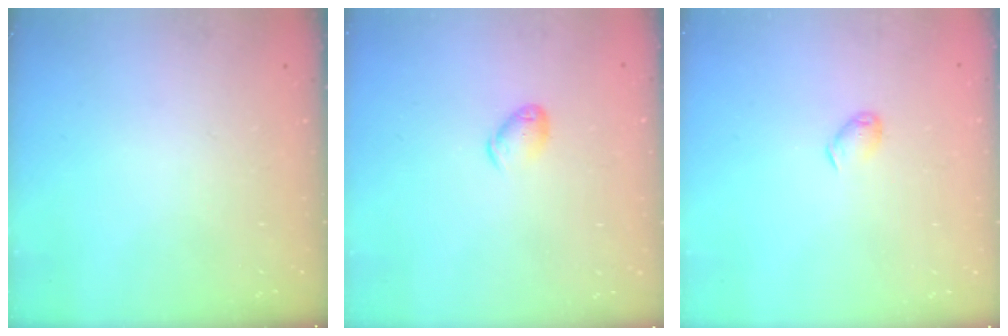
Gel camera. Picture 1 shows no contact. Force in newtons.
{"total": 5.6, "press": 5.5, "slide": 0.9}
{"total": 5.4, "press": 5.4, "slide": 0.7}